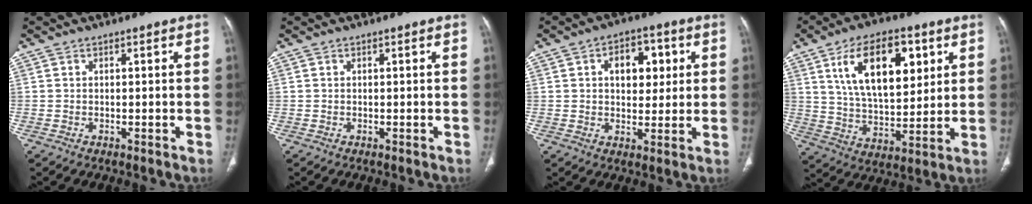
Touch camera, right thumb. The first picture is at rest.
{"total": 0.0}
{"total": 9.4, "force": [2.5, 6.1, 6.7], "torque": [-0.052, 0.002, 0.036]}
{"total": 18.6, "force": [7.1, 9.6, 14.2], "torque": [-0.195, -0.024, 0.129]}